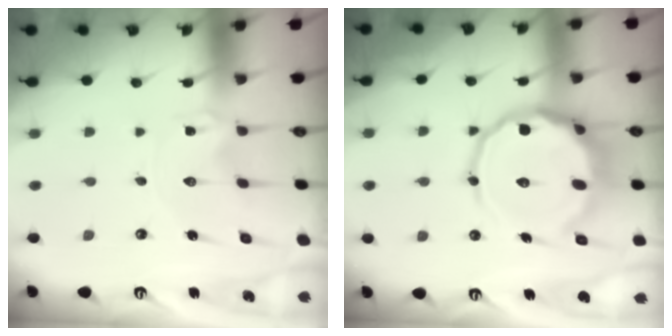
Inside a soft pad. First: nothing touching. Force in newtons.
{"total": 16.6, "press": 16.5, "slide": 1.9}